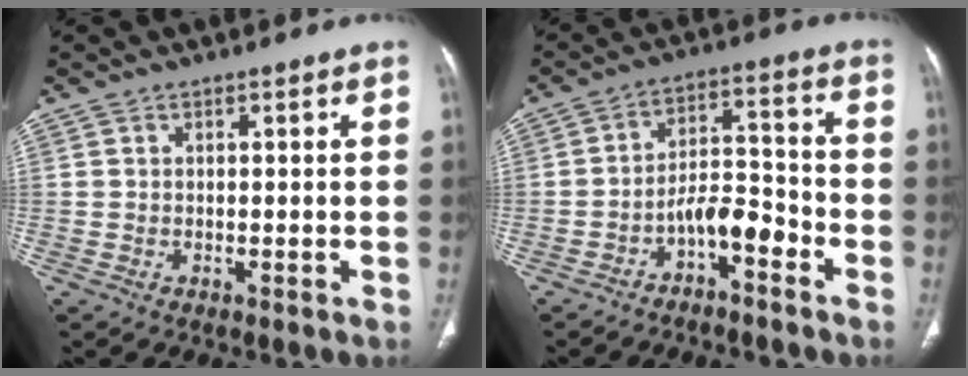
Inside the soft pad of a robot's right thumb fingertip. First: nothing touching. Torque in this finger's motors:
{"motor_torque": [3.08, 1.93, 0.24, -0.78, 0.01]}